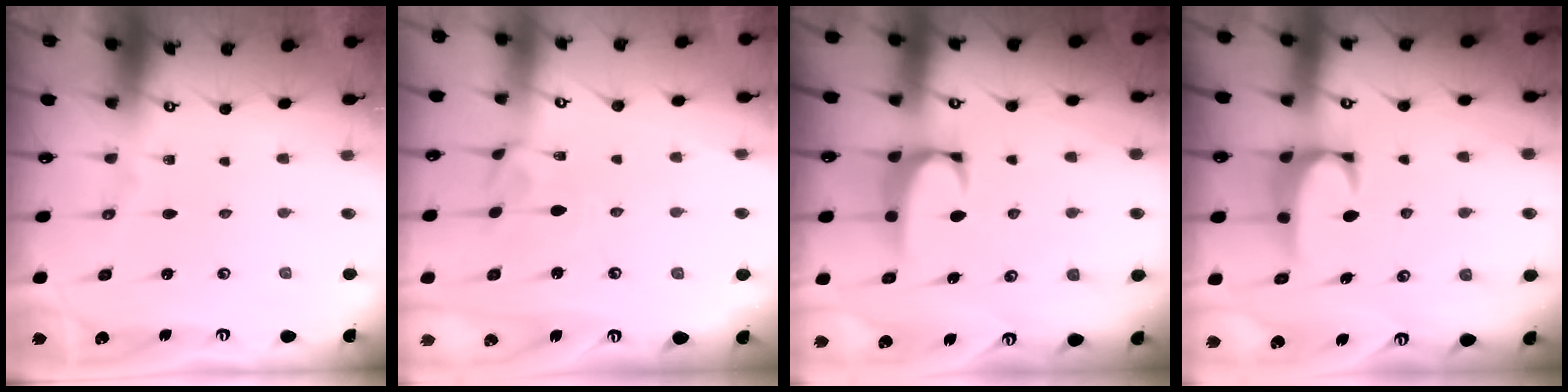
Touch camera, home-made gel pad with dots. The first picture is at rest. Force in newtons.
{"total": 1.3, "press": 1.2, "slide": 0.6}
{"total": 1.9, "press": 1.9, "slide": 0.3}
{"total": 3.4, "press": 3.3, "slide": 0.7}